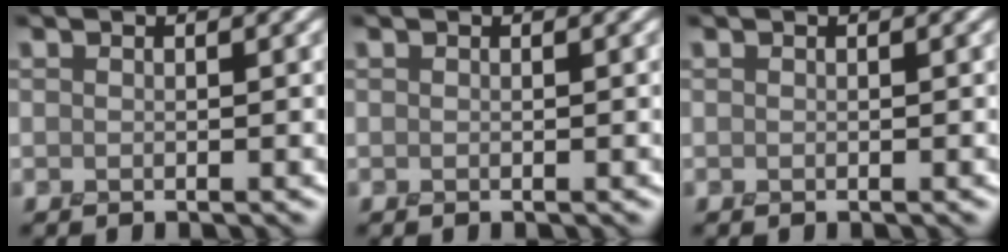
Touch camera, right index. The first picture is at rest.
{"total": 0.0}
{"total": 0.0}